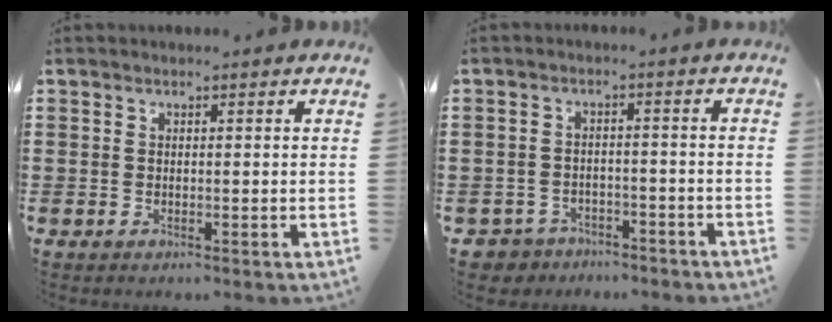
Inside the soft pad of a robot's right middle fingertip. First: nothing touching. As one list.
[{"total": 3.4, "force": [-3.3, 0.9, -0.3], "torque": [-0.004, 0.000, -0.071]}]